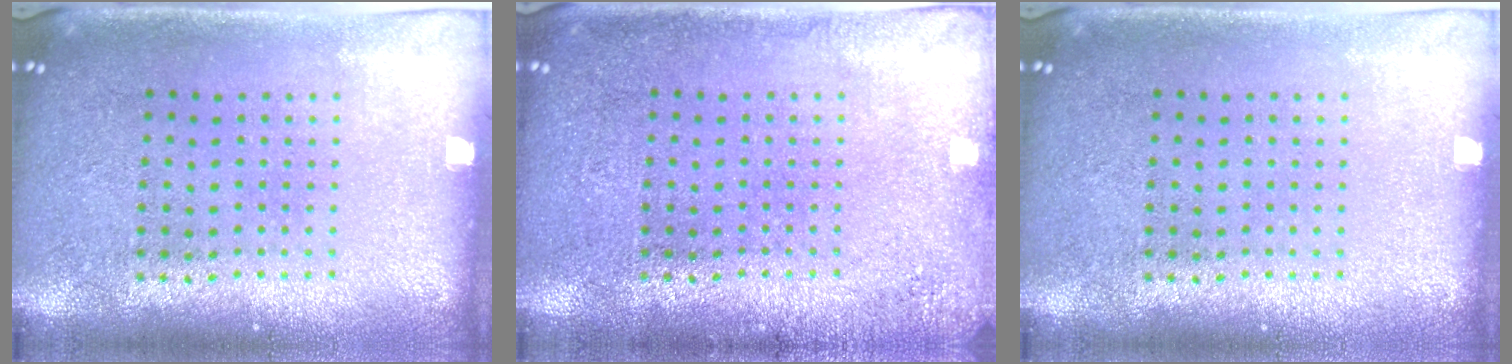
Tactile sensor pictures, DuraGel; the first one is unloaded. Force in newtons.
{"total": 1.4, "press": 1.4, "slide": 0.2}
{"total": 0.0}